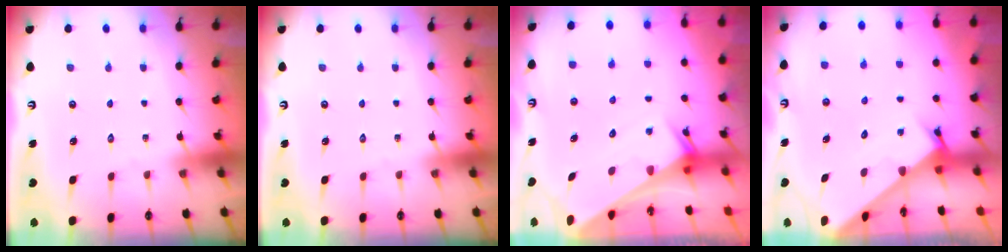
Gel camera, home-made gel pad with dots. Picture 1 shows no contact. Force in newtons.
{"total": 0.0}
{"total": 2.5, "press": 2.5, "slide": 0.2}
{"total": 2.4, "press": 2.4, "slide": 0.0}